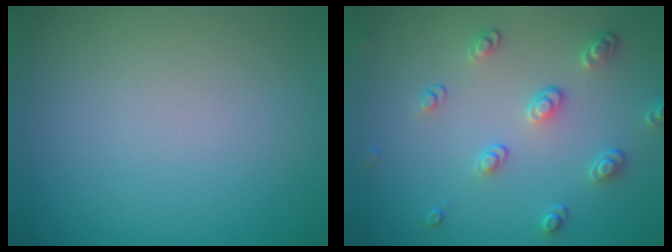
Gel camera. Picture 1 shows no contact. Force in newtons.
{"total": 2.8, "press": 2.5, "slide": 1.1}